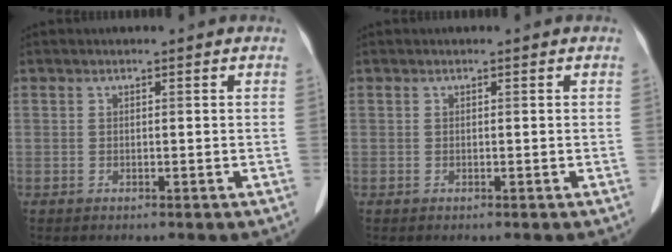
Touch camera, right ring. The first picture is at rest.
{"total": 0.0}